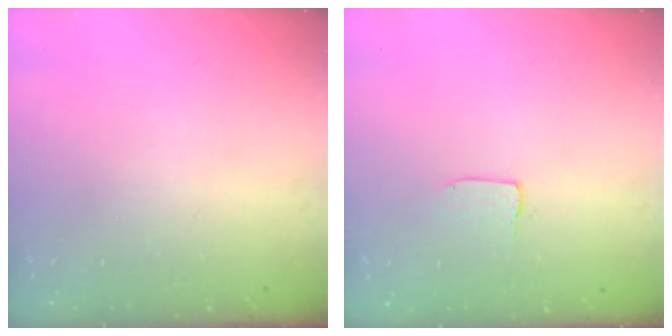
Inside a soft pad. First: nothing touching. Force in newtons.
{"total": 2.0, "press": 2.0, "slide": 0.1}